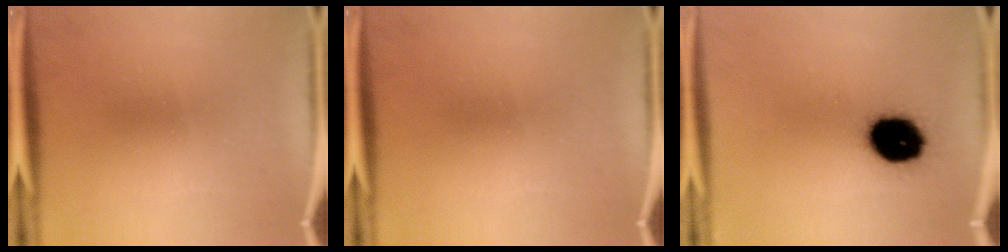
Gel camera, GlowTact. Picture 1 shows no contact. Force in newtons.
{"total": 0.0}
{"total": 16.3}